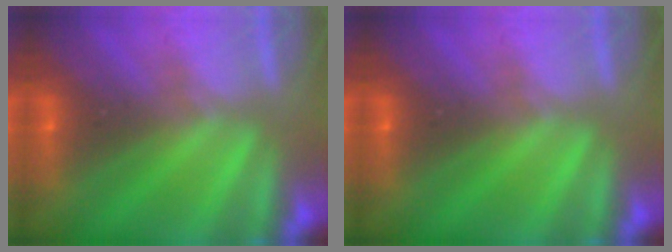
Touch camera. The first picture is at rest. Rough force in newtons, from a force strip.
{"total": 0.0}